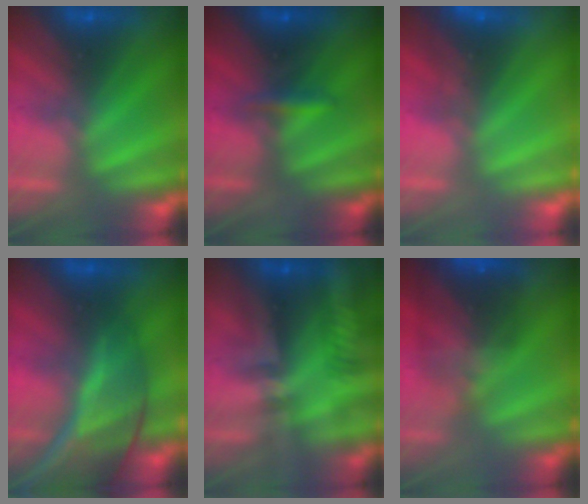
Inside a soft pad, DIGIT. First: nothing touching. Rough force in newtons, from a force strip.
{"total": 3.3}
{"total": 2.4}
{"total": 7.6}
{"total": 2.4}
{"total": 7.8}